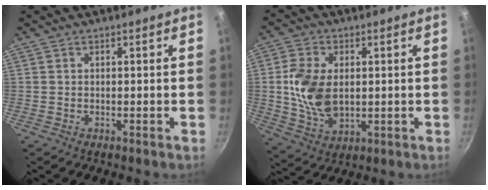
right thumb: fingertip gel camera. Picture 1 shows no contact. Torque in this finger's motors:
{"motor_torque": [-0.88, 1.08, 1.05, 0.07, 0.15]}